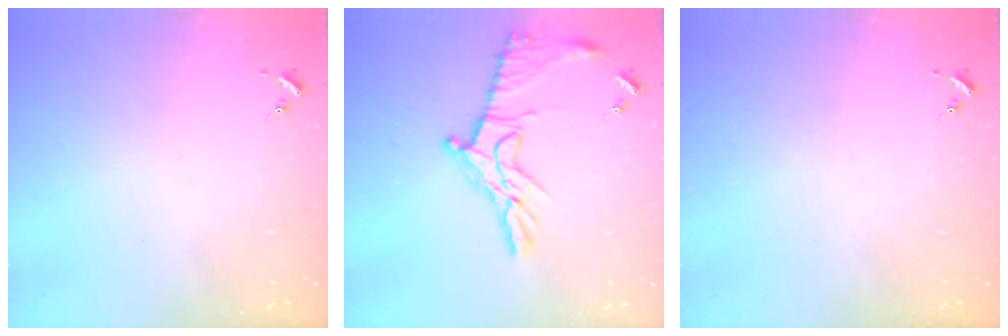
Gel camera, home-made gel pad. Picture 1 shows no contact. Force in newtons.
{"total": 13.9, "press": 13.8, "slide": 0.9}
{"total": 0.0}